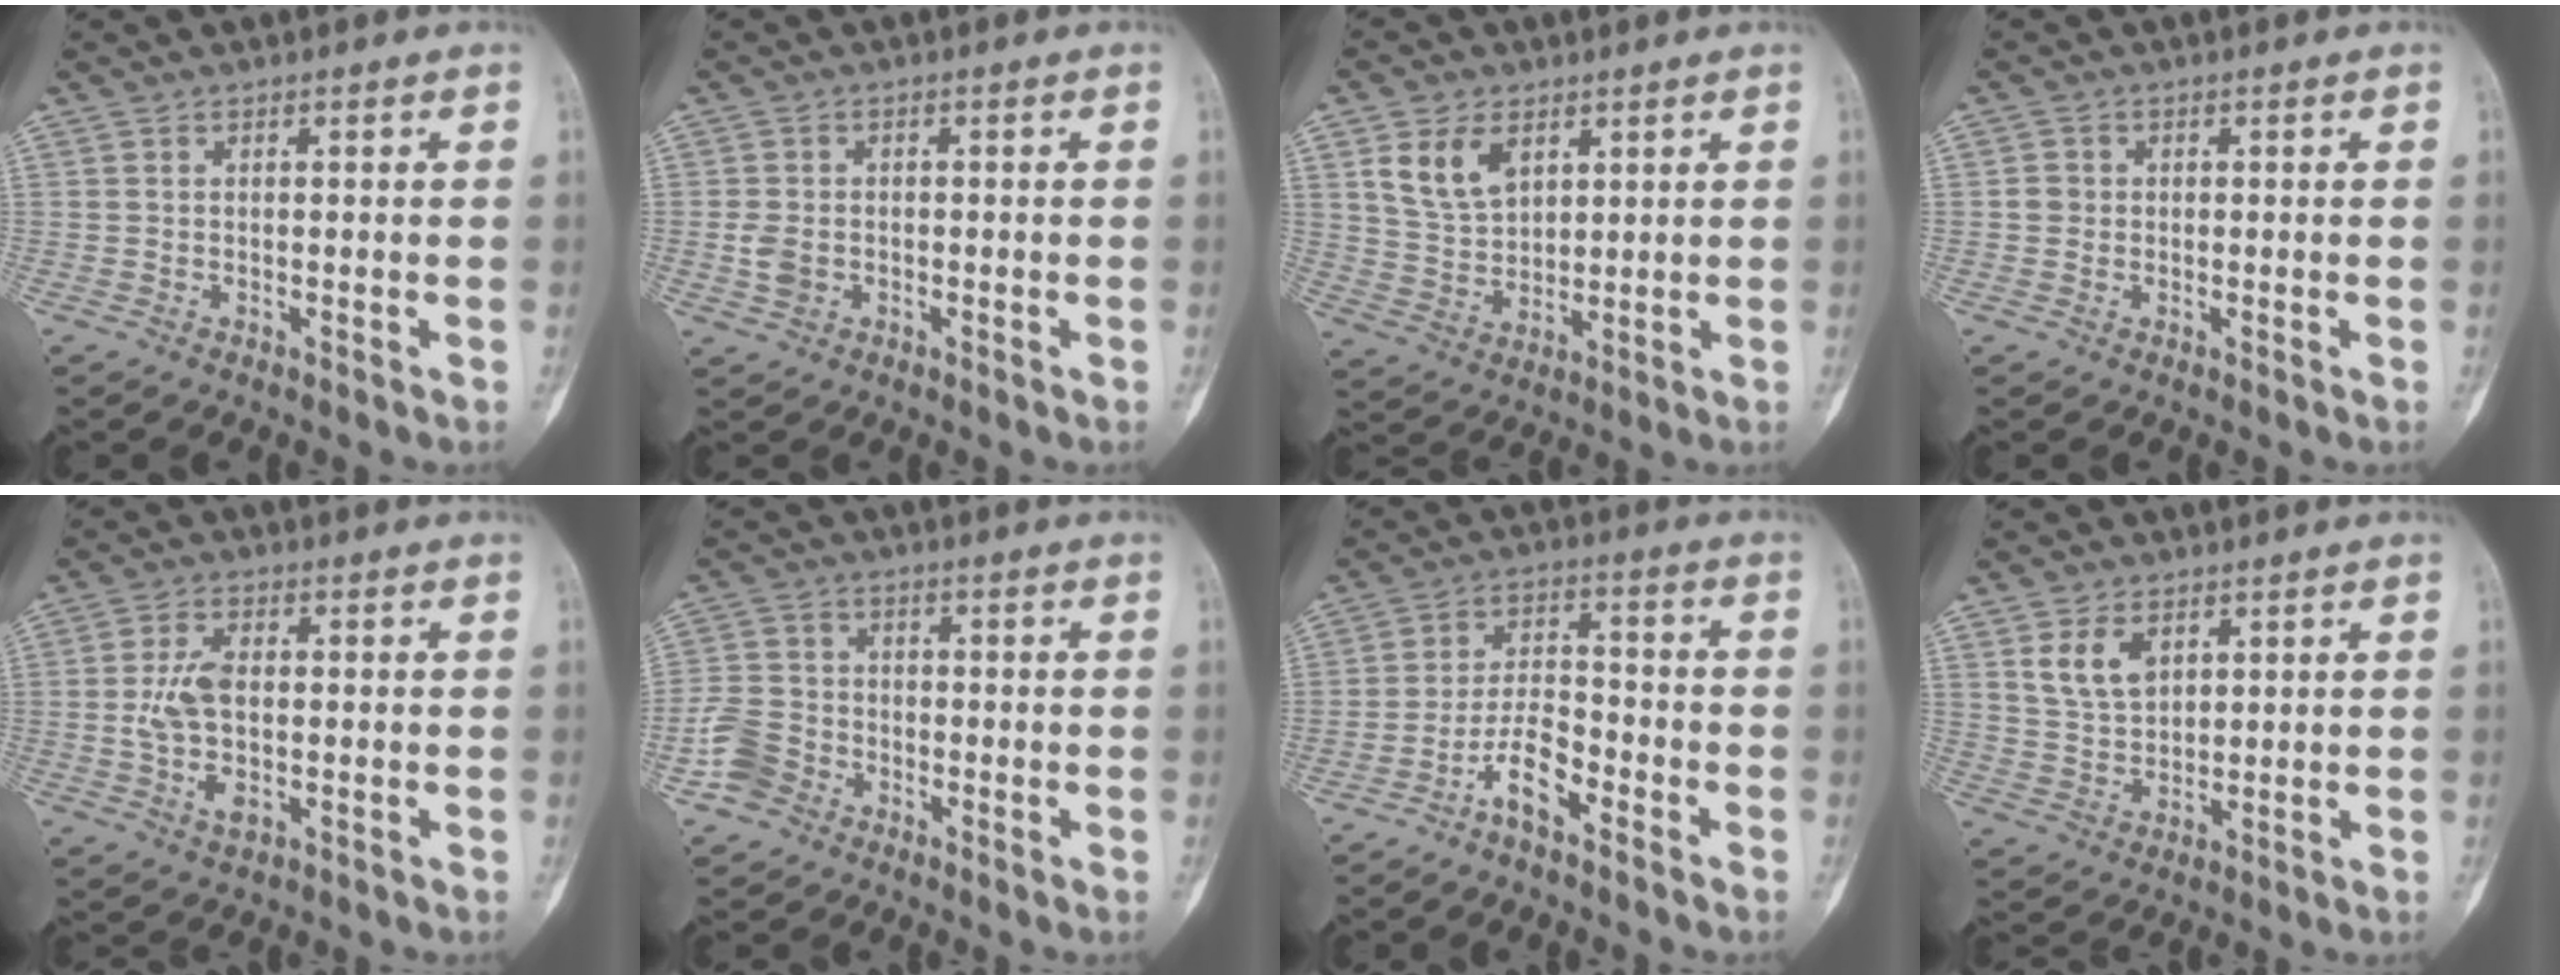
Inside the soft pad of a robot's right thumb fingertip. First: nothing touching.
{"total": 3.3, "force": [-0.8, 2.5, 2.0], "torque": [-0.034, 0.005, -0.013]}
{"total": 8.8, "force": [4.0, 5.8, 5.3], "torque": [-0.082, -0.017, 0.085]}
{"total": 1.8, "force": [-0.1, 1.7, 0.5], "torque": [0.000, 0.005, -0.002]}
{"total": 7.7, "force": [-0.5, 4.2, 6.5], "torque": [-0.131, 0.002, -0.010]}
{"total": 6.5, "force": [-3.5, 4.9, 2.5], "torque": [-0.039, 0.020, -0.073]}
{"total": 7.4, "force": [-4.7, 2.9, 5.0], "torque": [-0.084, 0.037, -0.090]}
{"total": 6.5, "force": [2.9, 4.2, 4.0], "torque": [-0.060, -0.015, 0.062]}